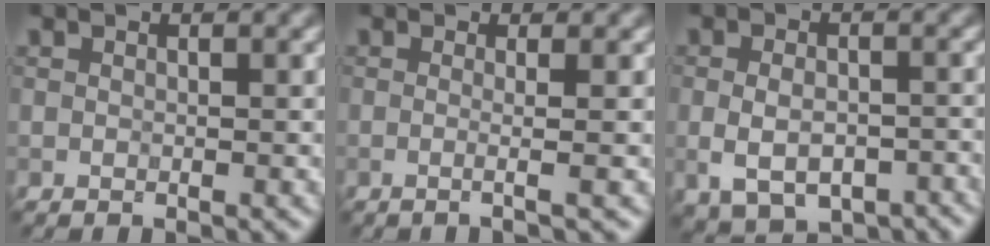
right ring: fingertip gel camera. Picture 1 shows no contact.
{"total": 2.9, "force": [0.4, 1.3, 2.5], "torque": [-0.016, 0.001, -0.029]}
{"total": 6.8, "force": [-2.6, 4.3, 4.6], "torque": [-0.075, -0.010, -0.031]}